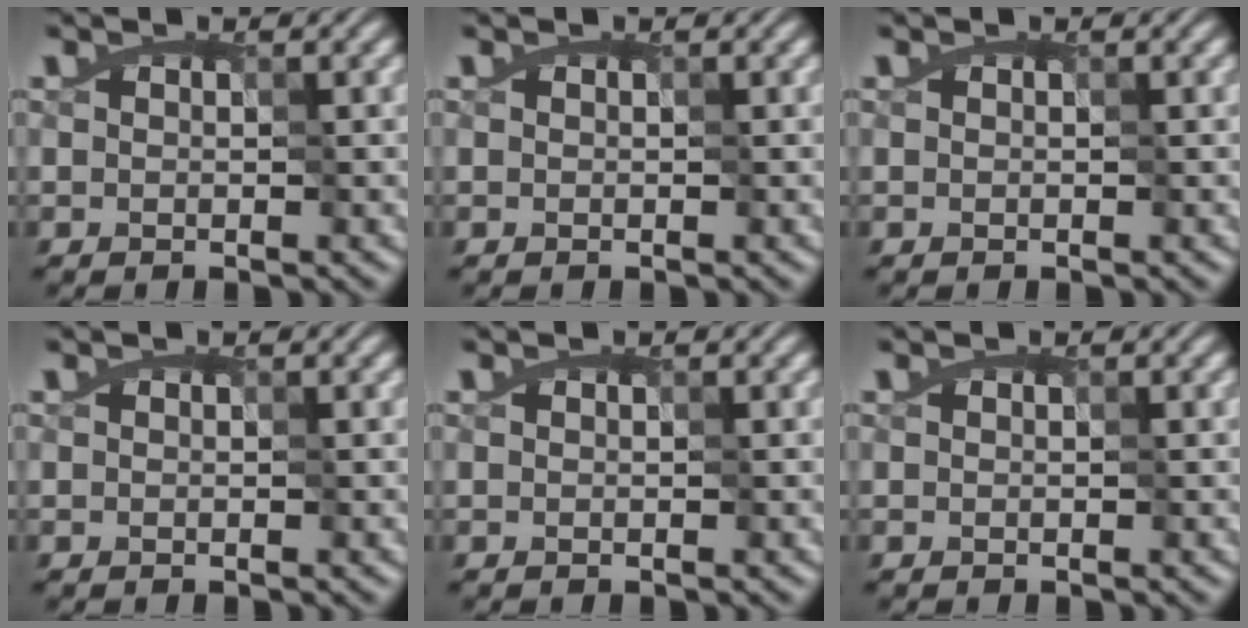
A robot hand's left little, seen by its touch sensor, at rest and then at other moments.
{"total": 0.0}
{"total": 0.0}
{"total": 0.0}
{"total": 0.0}
{"total": 0.0}